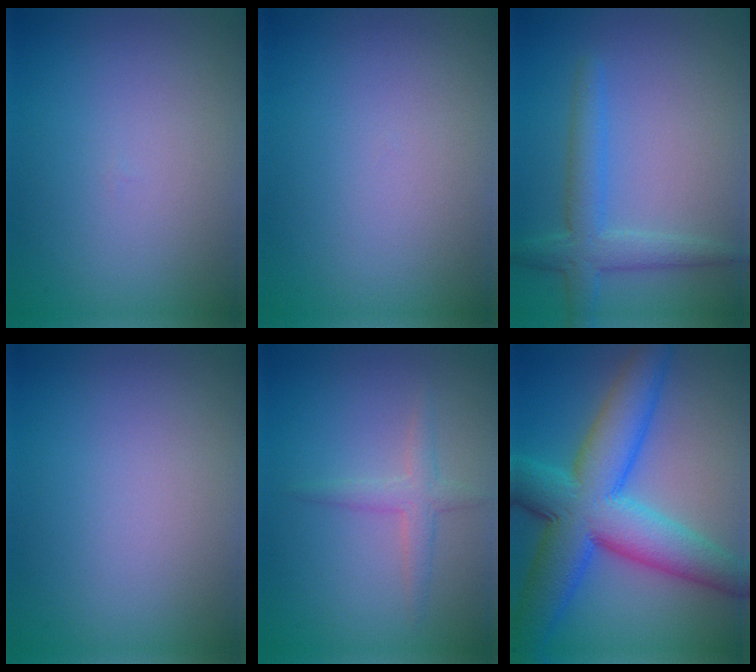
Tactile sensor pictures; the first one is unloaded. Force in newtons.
{"total": 0.0}
{"total": 3.5, "press": 3.5, "slide": 0.2}
{"total": 0.0}
{"total": 1.9, "press": 1.9, "slide": 0.1}
{"total": 11.5, "press": 11.5, "slide": 0.2}